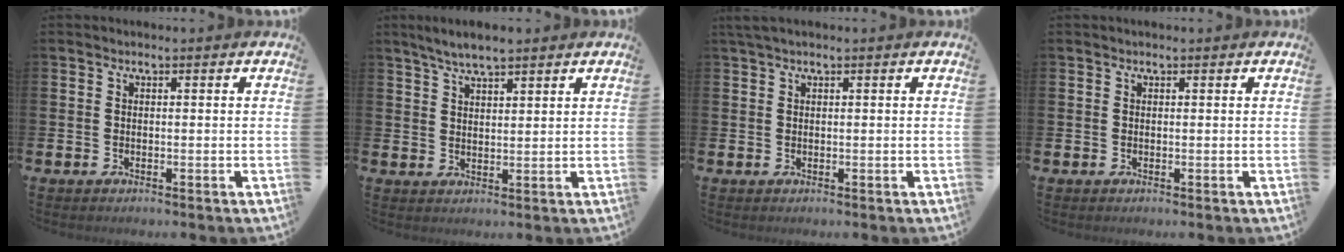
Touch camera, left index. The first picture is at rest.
{"total": 4.5, "force": [4.0, 0.7, 1.8], "torque": [-0.044, -0.006, 0.072]}
{"total": 1.2, "force": [0.8, 0.1, 0.9], "torque": [-0.026, 0.007, 0.015]}
{"total": 0.0}